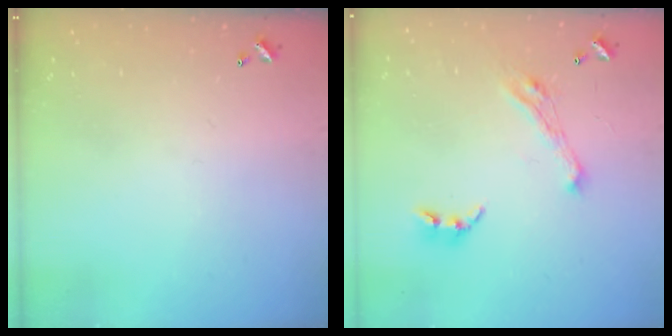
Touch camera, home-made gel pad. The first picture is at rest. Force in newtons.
{"total": 7.0, "press": 6.8, "slide": 1.3}